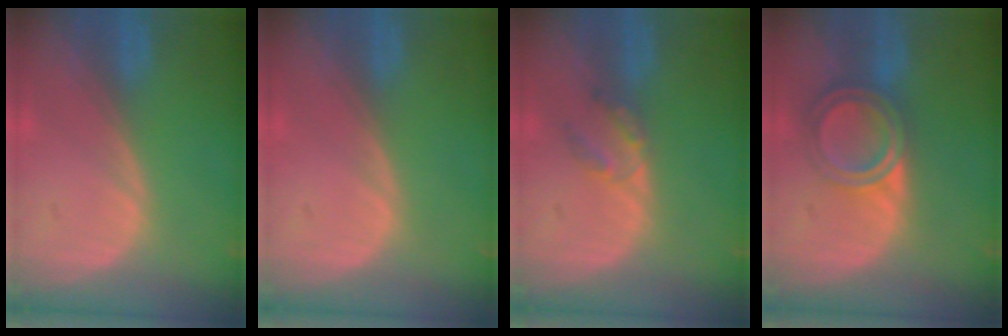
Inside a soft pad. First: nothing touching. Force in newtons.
{"total": 0.0}
{"total": 2.5, "press": 2.5, "slide": 0.3}
{"total": 6.4, "press": 5.4, "slide": 3.4}